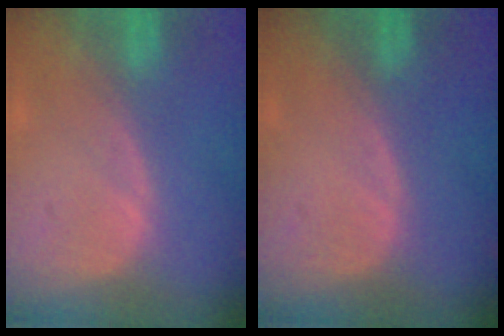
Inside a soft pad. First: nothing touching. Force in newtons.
{"total": 0.0}